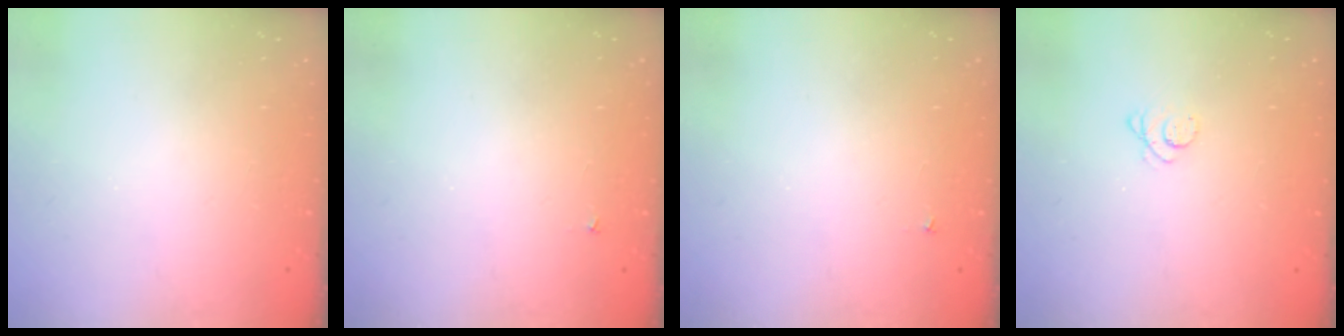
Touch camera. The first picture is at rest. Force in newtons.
{"total": 2.6, "press": 2.5, "slide": 0.4}
{"total": 2.6, "press": 2.5, "slide": 0.4}
{"total": 2.6, "press": 2.6, "slide": 0.3}